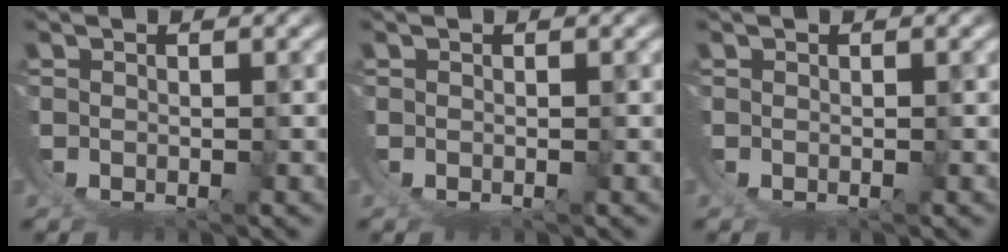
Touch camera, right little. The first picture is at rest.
{"total": 0.0}
{"total": 0.0}